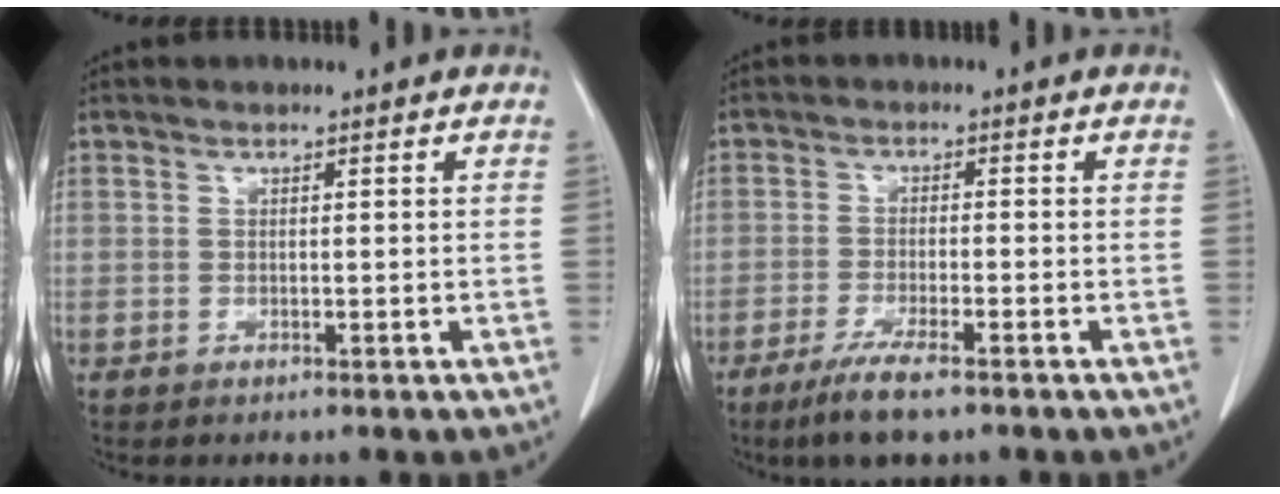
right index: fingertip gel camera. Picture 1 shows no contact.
{"total": 6.6, "force": [-4.5, 0.8, 4.7], "torque": [-0.088, -0.015, -0.074]}